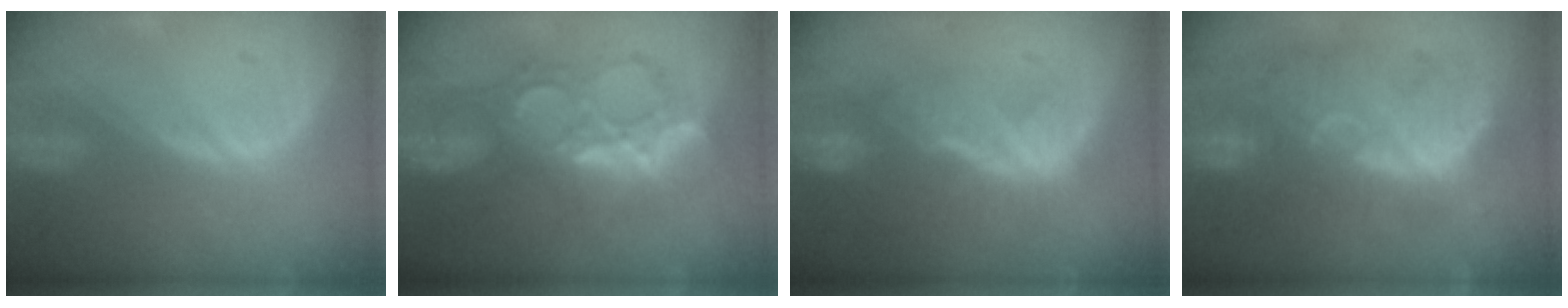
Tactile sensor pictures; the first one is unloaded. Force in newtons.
{"total": 9.0, "press": 8.8, "slide": 1.8}
{"total": 8.6, "press": 8.0, "slide": 2.9}
{"total": 11.2, "press": 10.7, "slide": 3.4}